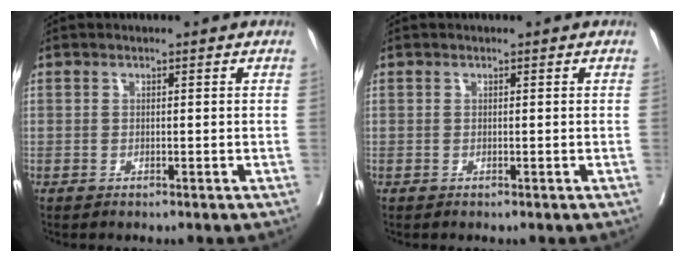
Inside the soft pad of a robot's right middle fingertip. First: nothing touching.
{"total": 0.0}